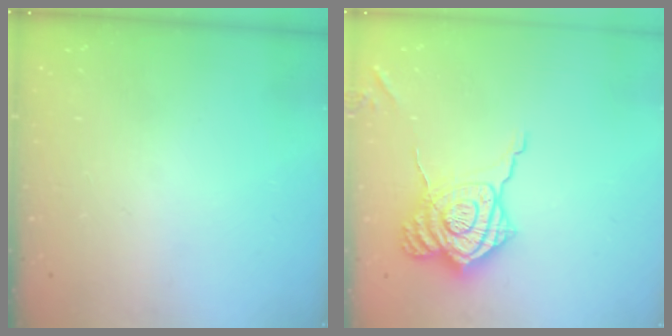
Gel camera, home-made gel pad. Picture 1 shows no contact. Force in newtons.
{"total": 16.6, "press": 16.5, "slide": 1.4}